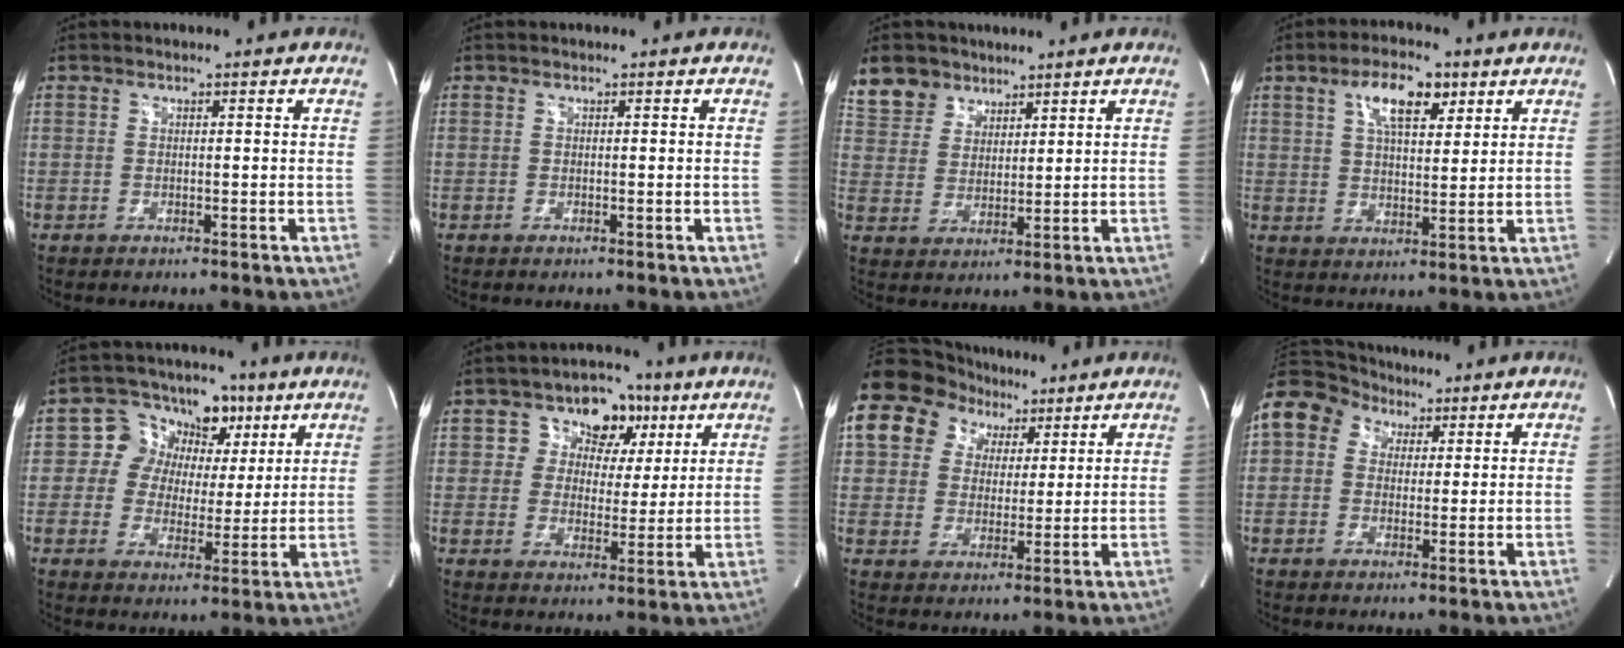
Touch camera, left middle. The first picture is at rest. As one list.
[{"total": 0.0}, {"total": 6.9, "force": [5.2, 4.4, 0.9], "torque": [-0.024, 0.007, 0.108]}, {"total": 8.3, "force": [4.2, 3.0, 6.5], "torque": [-0.119, 0.009, 0.072]}, {"total": 9.5, "force": [3.1, 7.8, 4.3], "torque": [-0.052, 0.037, 0.050]}, {"total": 8.6, "force": [3.8, 6.8, 3.7], "torque": [-0.038, 0.024, 0.058]}, {"total": 15.5, "force": [7.3, 12.4, 5.8], "torque": [-0.135, 0.069, 0.130]}, {"total": 13.5, "force": [5.5, 10.9, 5.7], "torque": [-0.154, 0.070, 0.099]}]